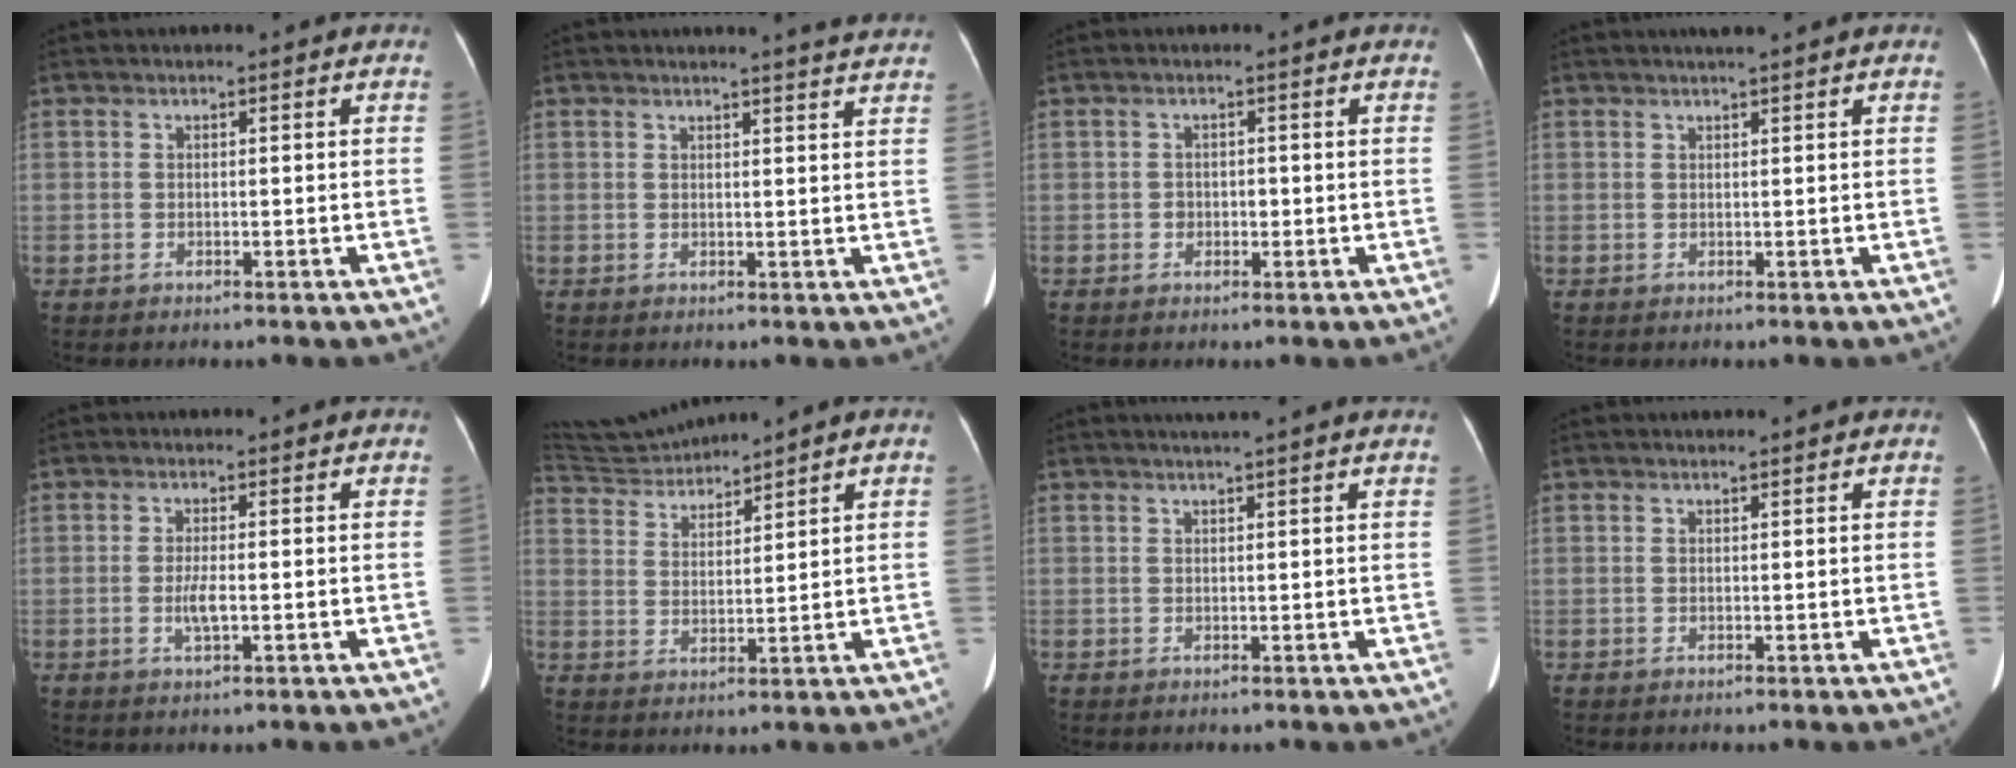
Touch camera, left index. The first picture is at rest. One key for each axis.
{"total": 5.6, "fx": 5.3, "fy": -0.5, "fz": 1.8, "tx": -0.023, "ty": -0.005, "tz": 0.039}
{"total": 1.4, "fx": -0.2, "fy": 1.2, "fz": 0.7, "tx": -0.010, "ty": 0.003, "tz": -0.004}
{"total": 1.8, "fx": 1.6, "fy": 0.1, "fz": 0.9, "tx": -0.011, "ty": 0.017, "tz": 0.028}
{"total": 2.3, "fx": -0.3, "fy": 0.3, "fz": 2.3, "tx": -0.046, "ty": -0.002, "tz": -0.005}
{"total": 6.2, "fx": 6.1, "fy": -0.9, "fz": 0.0, "tx": -0.016, "ty": 0.015, "tz": 0.133}
{"total": 3.9, "fx": 3.3, "fy": -0.7, "fz": 1.9, "tx": -0.022, "ty": 0.017, "tz": 0.042}
{"total": 1.7, "fx": 1.6, "fy": 0.0, "fz": 0.3, "tx": -0.009, "ty": 0.014, "tz": 0.022}